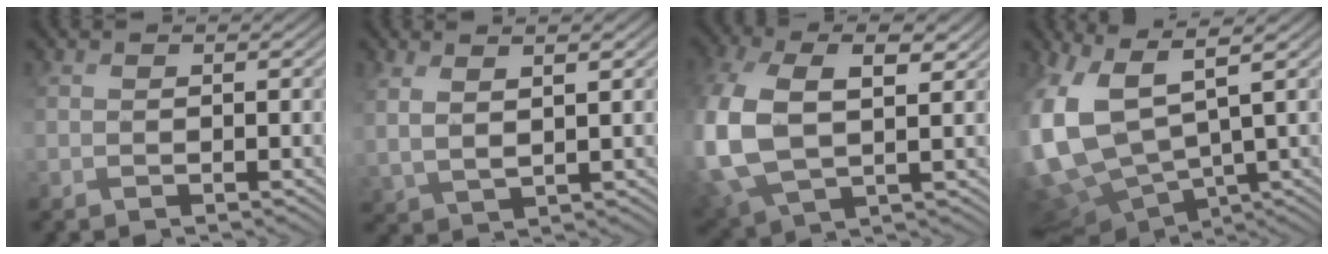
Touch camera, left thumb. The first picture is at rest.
{"total": 3.8, "force": [3.0, 0.6, 2.2], "torque": [-0.037, 0.013, 0.055]}
{"total": 12.0, "force": [1.9, 7.4, 9.2], "torque": [-0.251, 0.002, 0.046]}
{"total": 12.8, "force": [2.5, 7.6, 10.1], "torque": [-0.288, -0.014, 0.061]}